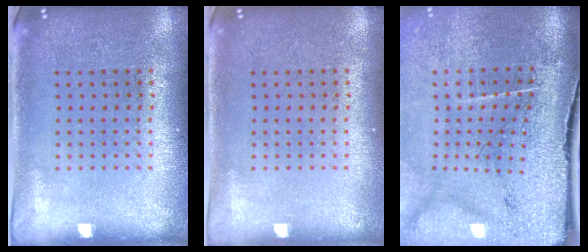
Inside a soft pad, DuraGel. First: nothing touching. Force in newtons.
{"total": 0.0}
{"total": 4.3, "press": 3.5, "slide": 2.5}